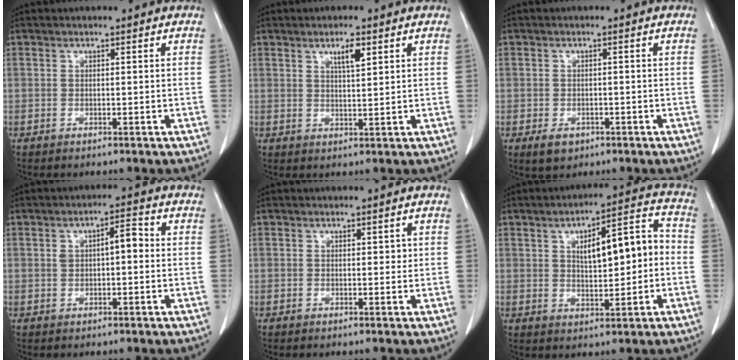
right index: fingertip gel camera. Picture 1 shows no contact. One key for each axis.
{"total": 3.2, "fx": 1.8, "fy": 0.5, "fz": 2.6, "tx": -0.045, "ty": -0.002, "tz": 0.030}
{"total": 2.7, "fx": -1.4, "fy": 1.9, "fz": 1.4, "tx": -0.021, "ty": 0.000, "tz": -0.012}
{"total": 4.3, "fx": 0.5, "fy": 1.6, "fz": 3.9, "tx": -0.066, "ty": 0.024, "tz": 0.010}
{"total": 0.9, "fx": 0.3, "fy": 0.6, "fz": 0.7, "tx": -0.004, "ty": 0.001, "tz": 0.004}
{"total": 10.5, "fx": 0.7, "fy": 3.3, "fz": 9.9, "tx": -0.144, "ty": 0.036, "tz": 0.015}